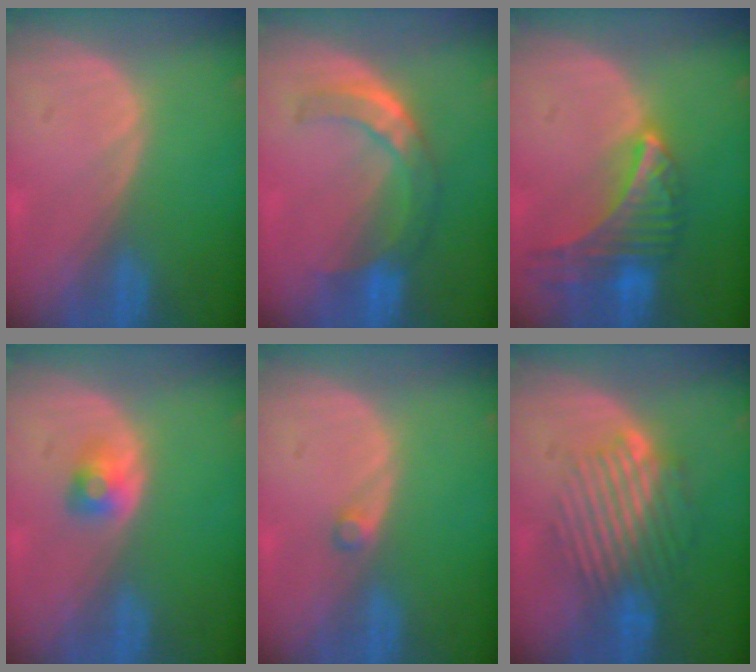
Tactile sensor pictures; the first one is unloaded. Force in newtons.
{"total": 7.7, "press": 6.6, "slide": 4.0}
{"total": 9.2, "press": 8.1, "slide": 4.3}
{"total": 2.6, "press": 2.4, "slide": 1.2}
{"total": 1.0, "press": 1.0, "slide": 0.2}
{"total": 9.1, "press": 8.1, "slide": 4.3}